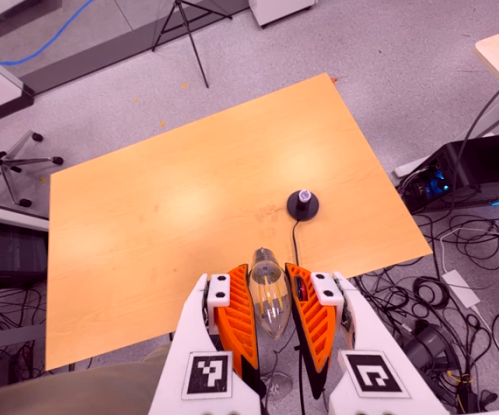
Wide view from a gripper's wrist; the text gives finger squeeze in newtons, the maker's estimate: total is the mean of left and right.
{"total": 18.3, "left": 19.6, "right": 17.1}